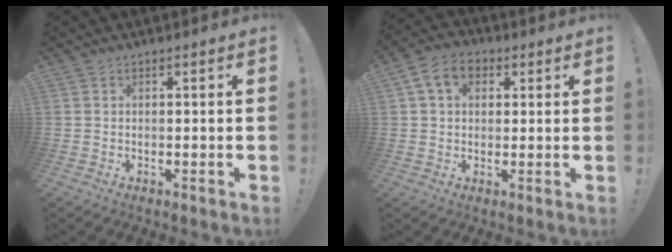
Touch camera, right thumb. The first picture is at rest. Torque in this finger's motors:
{"motor_torque": [0.09, 0.09, 0.06, 0.05, 0.00]}